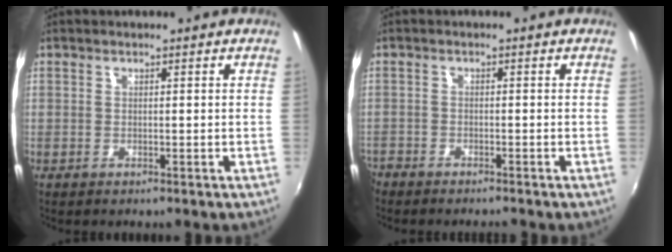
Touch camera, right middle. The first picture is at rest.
{"total": 3.9, "force": [-3.5, 1.3, 0.9], "torque": [-0.041, -0.014, -0.069]}